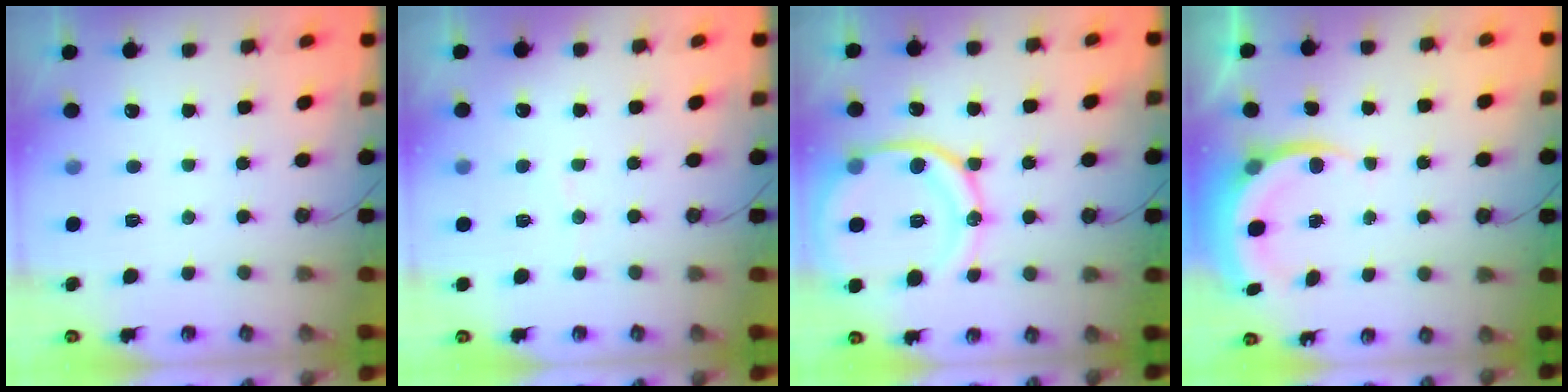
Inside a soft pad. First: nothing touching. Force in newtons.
{"total": 3.2, "press": 3.2, "slide": 0.3}
{"total": 16.7, "press": 16.6, "slide": 1.8}
{"total": 6.2, "press": 6.0, "slide": 1.5}